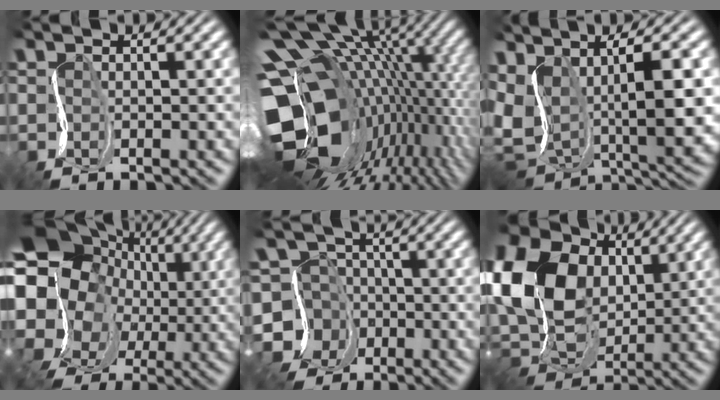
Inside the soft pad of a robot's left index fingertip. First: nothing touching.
{"total": 20.2, "force": [0.3, 13.4, 15.1], "torque": [-0.269, 0.016, 0.015]}
{"total": 10.6, "force": [1.7, 5.3, 9.0], "torque": [-0.184, -0.014, 0.041]}
{"total": 19.1, "force": [4.0, 16.7, 8.5], "torque": [-0.188, 0.035, 0.034]}
{"total": 9.3, "force": [-2.7, 8.8, 0.9], "torque": [-0.032, 0.008, -0.077]}
{"total": 15.4, "force": [3.8, 11.8, 9.2], "torque": [-0.216, 0.016, 0.070]}